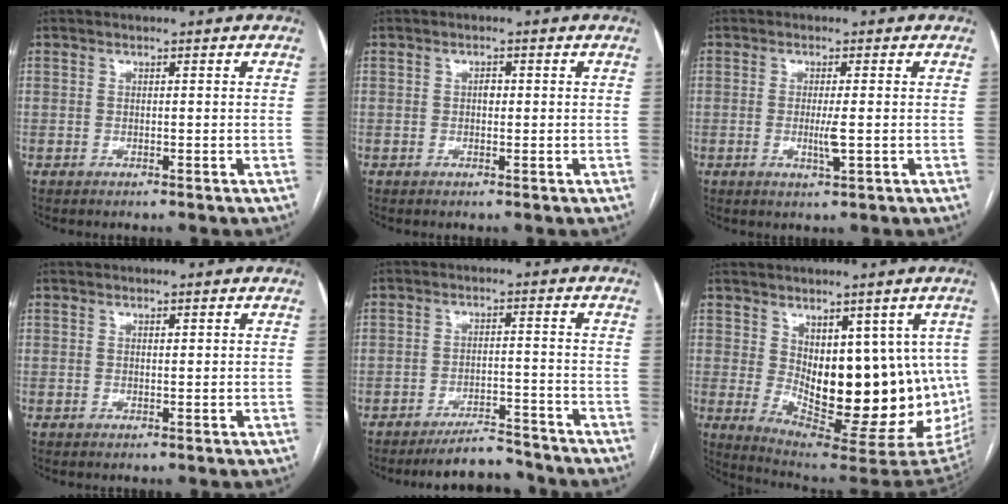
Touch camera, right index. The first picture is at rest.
{"total": 1.1, "force": [0.1, 0.7, 0.8], "torque": [-0.012, 0.003, 0.000]}
{"total": 3.1, "force": [-0.4, 0.1, 3.0], "torque": [-0.059, -0.006, -0.006]}
{"total": 0.5, "force": [0.3, 0.2, 0.4], "torque": [-0.010, -0.002, 0.005]}
{"total": 6.1, "force": [-5.9, 1.1, 1.0], "torque": [-0.009, 0.003, -0.093]}
{"total": 17.6, "force": [0.0, 7.4, 16.0], "torque": [-0.189, -0.007, 0.026]}